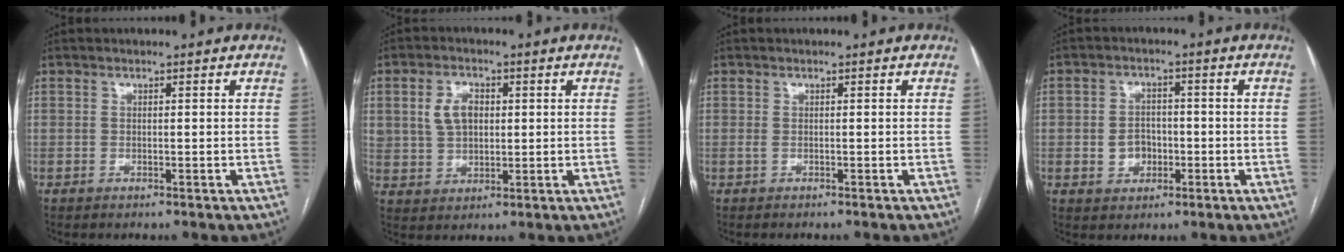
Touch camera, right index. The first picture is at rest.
{"total": 5.9, "force": [1.5, 4.1, 4.0], "torque": [-0.083, 0.013, 0.033]}
{"total": 1.0, "force": [-0.8, 0.0, 0.7], "torque": [-0.012, -0.001, -0.009]}
{"total": 4.5, "force": [-1.0, 3.6, 2.4], "torque": [-0.042, 0.009, -0.009]}